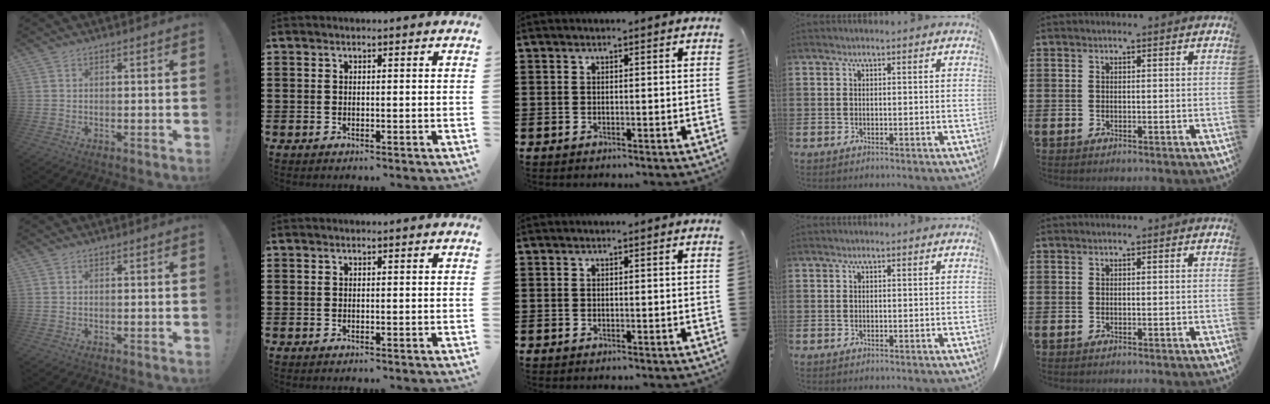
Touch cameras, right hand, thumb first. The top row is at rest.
{}